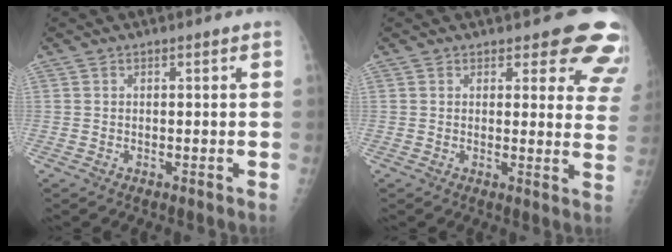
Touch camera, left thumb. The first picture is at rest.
{"total": 11.2, "force": [9.5, 4.2, 4.2], "torque": [0.008, -0.054, 0.077]}